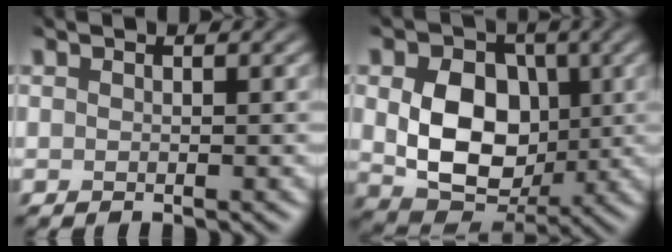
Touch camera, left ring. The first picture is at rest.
{"total": 8.2, "force": [-0.5, 6.3, 5.3], "torque": [-0.103, -0.020, -0.002]}